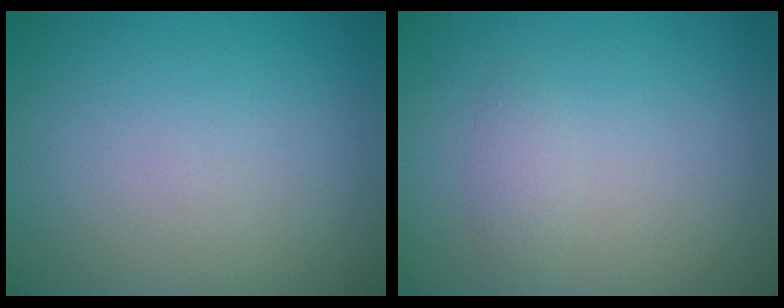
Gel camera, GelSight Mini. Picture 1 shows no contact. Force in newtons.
{"total": 1.1, "press": 1.1, "slide": 0.1}